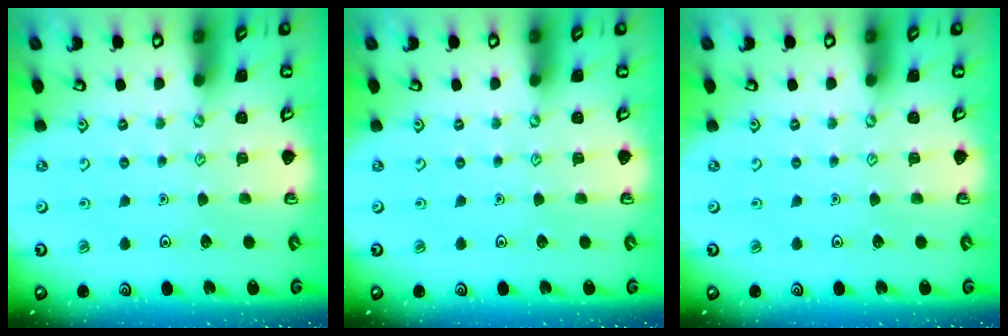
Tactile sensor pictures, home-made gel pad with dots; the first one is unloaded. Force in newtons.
{"total": 0.0}
{"total": 0.0}